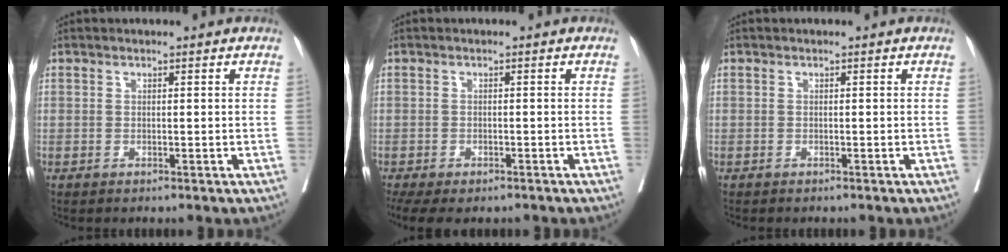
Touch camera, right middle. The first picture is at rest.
{"total": 9.2, "force": [-6.8, 4.1, 4.6], "torque": [-0.098, -0.008, -0.093]}
{"total": 0.8, "force": [-0.8, 0.2, 0.3], "torque": [-0.003, -0.002, -0.012]}